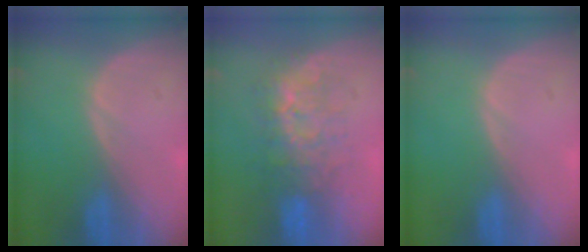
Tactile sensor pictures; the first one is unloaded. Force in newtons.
{"total": 7.9, "press": 7.6, "slide": 2.2}
{"total": 0.0}